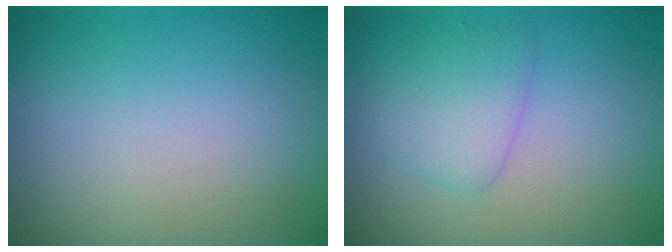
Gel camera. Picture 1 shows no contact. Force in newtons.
{"total": 2.6, "press": 2.6, "slide": 0.1}